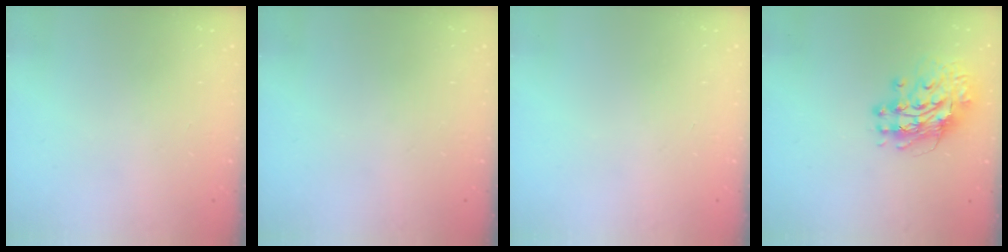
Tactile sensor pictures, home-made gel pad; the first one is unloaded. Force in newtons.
{"total": 0.0}
{"total": 0.0}
{"total": 12.0, "press": 11.9, "slide": 1.7}